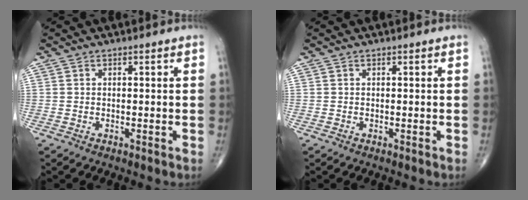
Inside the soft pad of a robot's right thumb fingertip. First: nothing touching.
{"total": 0.0}